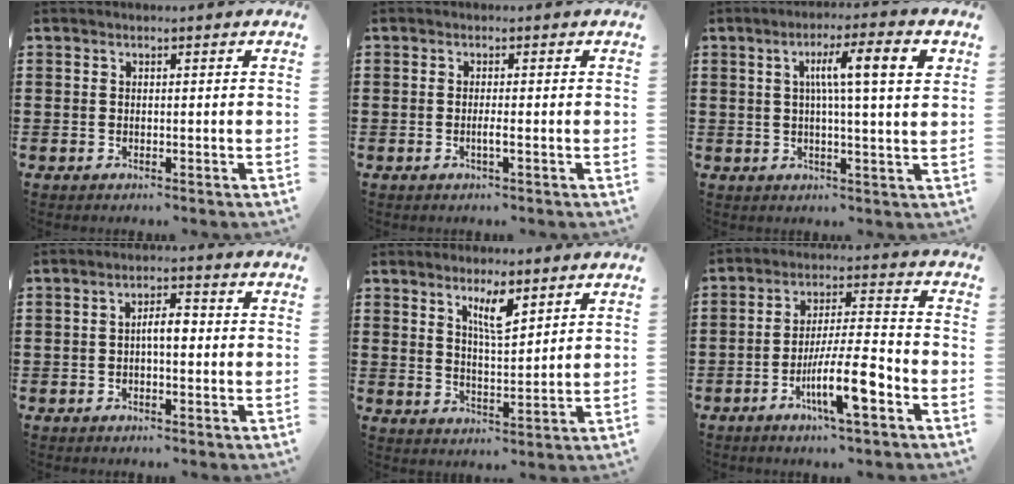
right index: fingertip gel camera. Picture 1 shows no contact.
{"total": 1.4, "force": [-0.6, 0.0, 1.3], "torque": [-0.023, -0.002, -0.011]}
{"total": 9.2, "force": [2.5, 1.1, 8.8], "torque": [-0.163, 0.003, 0.033]}
{"total": 3.2, "force": [-0.3, 1.0, 3.0], "torque": [-0.056, 0.007, -0.008]}
{"total": 5.2, "force": [3.3, 1.2, 3.9], "torque": [-0.069, -0.003, 0.054]}
{"total": 10.8, "force": [-4.8, 2.5, 9.4], "torque": [-0.177, 0.002, -0.089]}